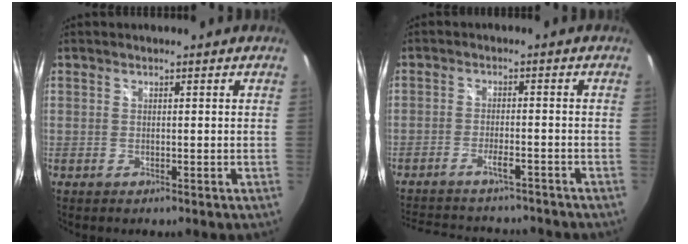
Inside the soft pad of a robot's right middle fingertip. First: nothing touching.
{"total": 14.5, "force": [-12.8, 3.5, 5.7], "torque": [-0.129, -0.008, -0.185]}